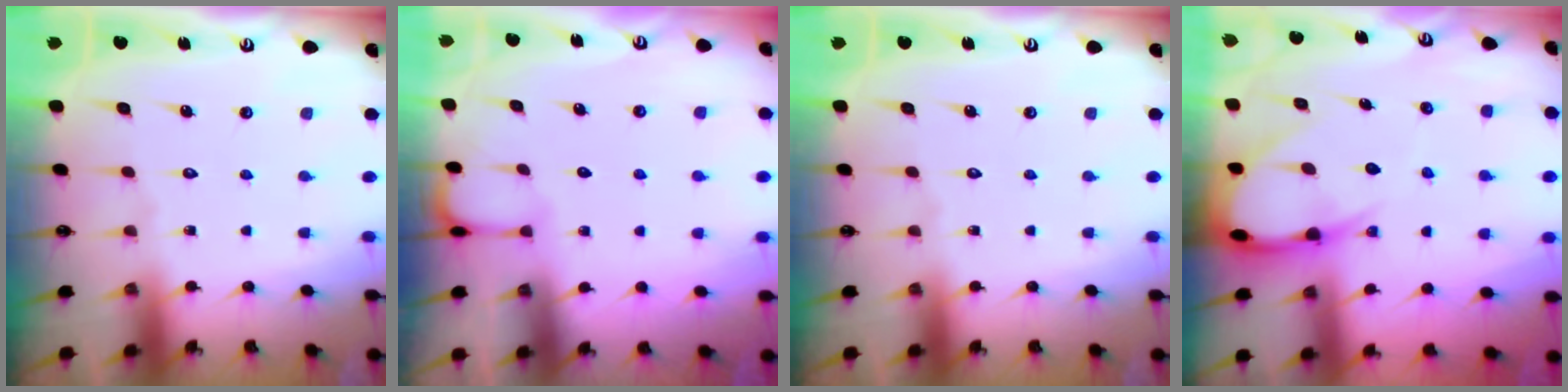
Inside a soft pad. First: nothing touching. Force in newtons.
{"total": 0.9, "press": 0.9, "slide": 0.0}
{"total": 0.0}
{"total": 9.9, "press": 9.9, "slide": 1.0}